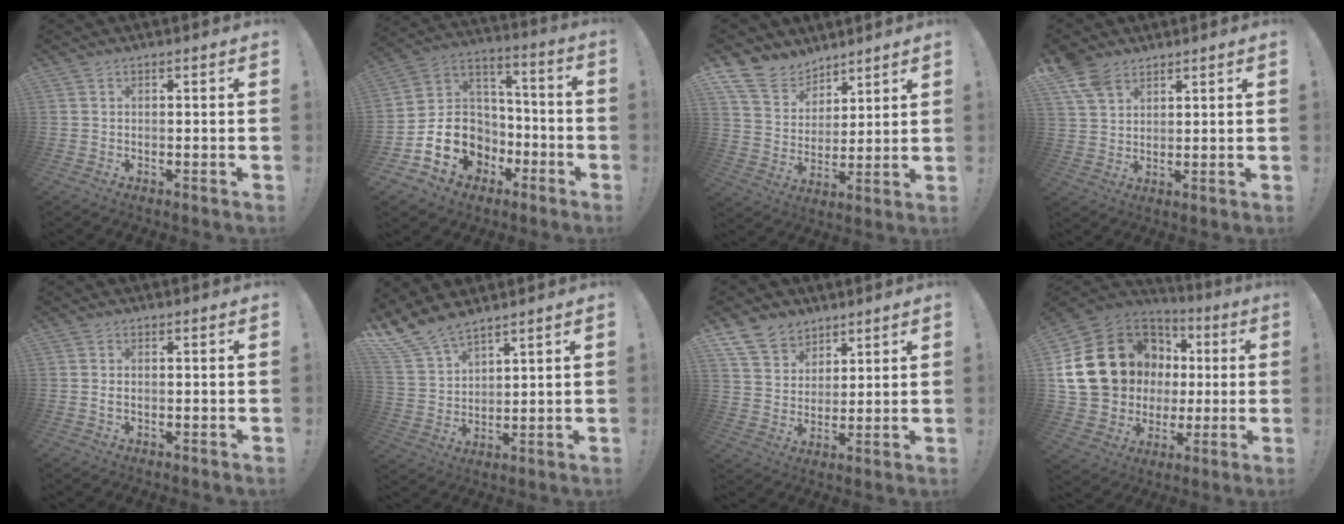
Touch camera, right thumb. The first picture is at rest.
{"total": 16.6, "force": [-6.0, 13.5, 7.5], "torque": [-0.116, 0.031, -0.085]}
{"total": 11.9, "force": [9.2, 7.1, 2.5], "torque": [-0.064, -0.071, 0.182]}
{"total": 7.7, "force": [5.5, 4.3, 3.1], "torque": [-0.055, -0.027, 0.106]}
{"total": 1.2, "force": [0.2, 0.6, 1.0], "torque": [-0.013, -0.002, 0.001]}
{"total": 10.4, "force": [9.0, 4.0, 3.3], "torque": [-0.087, -0.054, 0.177]}
{"total": 10.1, "force": [7.3, 6.6, 2.2], "torque": [-0.047, -0.050, 0.146]}
{"total": 23.4, "force": [6.2, 18.8, 12.4], "torque": [-0.212, -0.021, 0.159]}